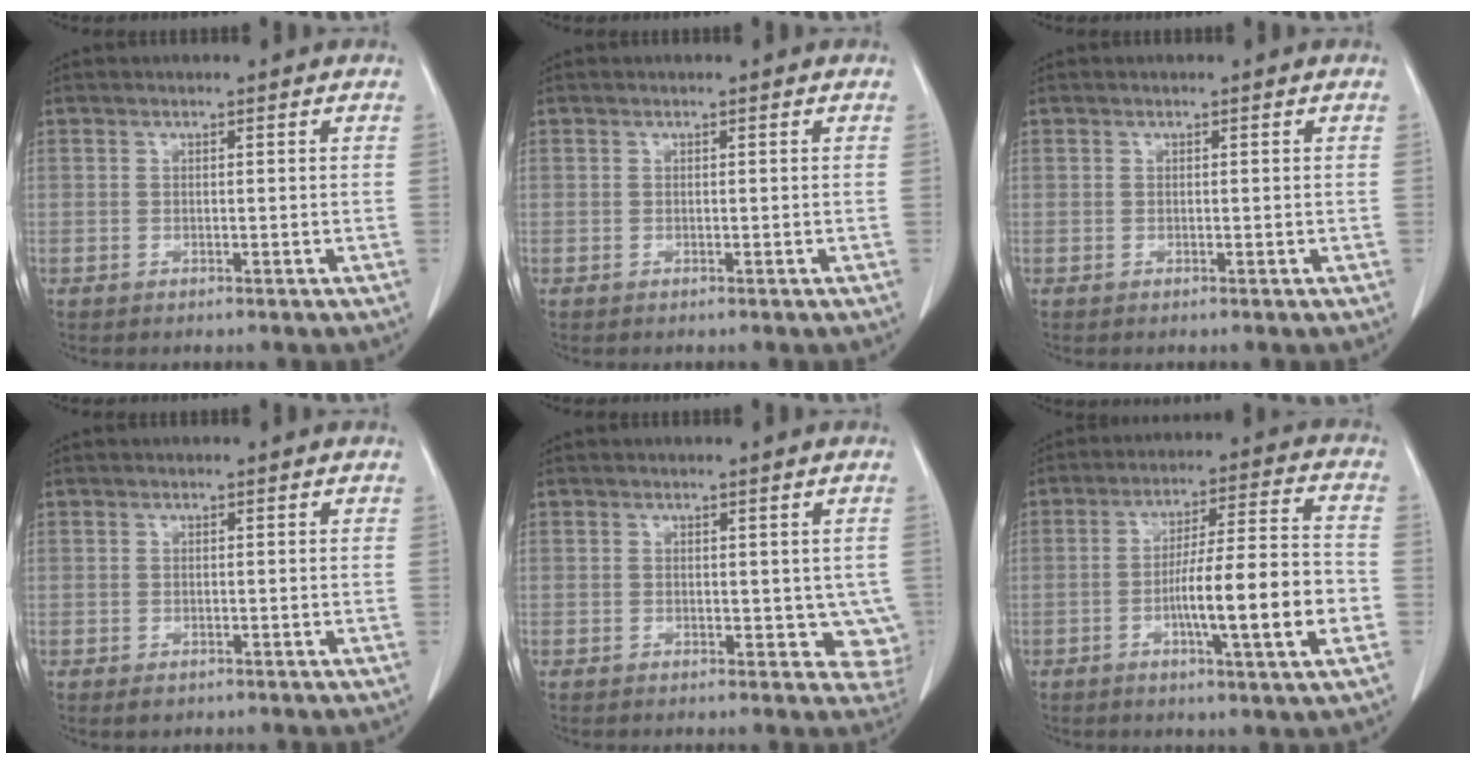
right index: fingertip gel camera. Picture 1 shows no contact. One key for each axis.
{"total": 0.0}
{"total": 0.0}
{"total": 1.2, "fx": -0.5, "fy": 1.0, "fz": 0.4, "tx": -0.004, "ty": 0.003, "tz": -0.002}
{"total": 4.6, "fx": 0.4, "fy": 3.0, "fz": 3.4, "tx": -0.008, "ty": -0.005, "tz": 0.007}
{"total": 13.9, "fx": -3.6, "fy": 0.7, "fz": 13.4, "tx": -0.217, "ty": 0.005, "tz": -0.059}